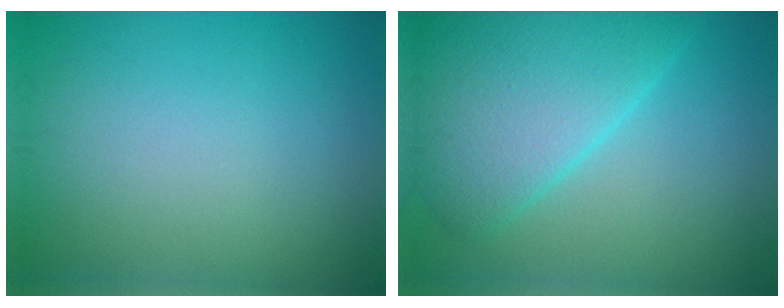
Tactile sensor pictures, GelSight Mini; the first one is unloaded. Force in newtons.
{"total": 7.9, "press": 7.9, "slide": 0.2}